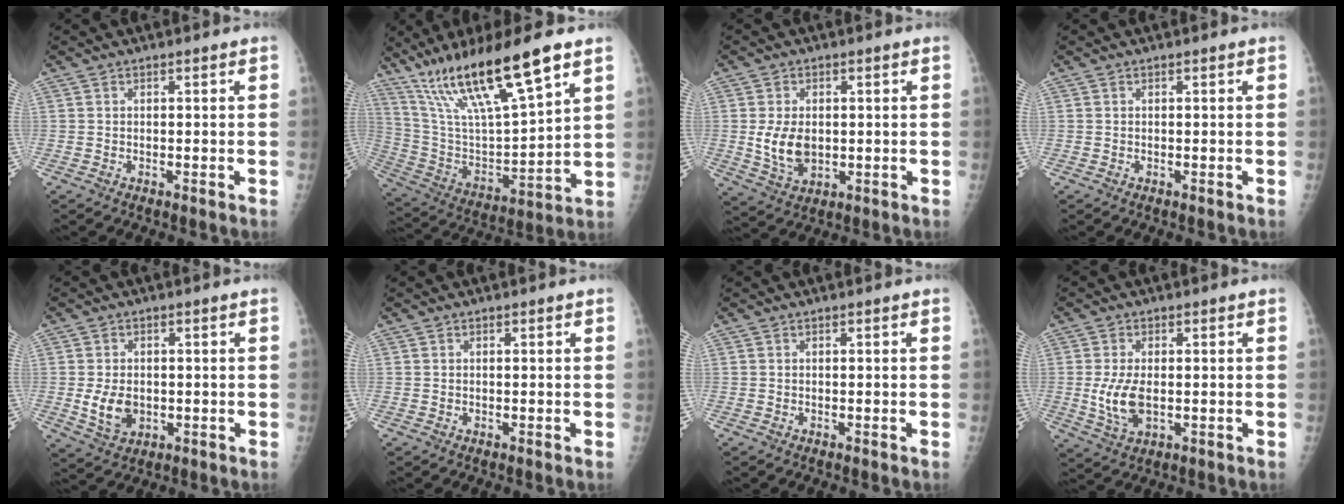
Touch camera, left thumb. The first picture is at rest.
{"total": 23.2, "force": [14.8, 4.3, 17.4], "torque": [-0.313, -0.045, 0.277]}
{"total": 7.4, "force": [0.0, 5.0, 5.5], "torque": [-0.092, -0.008, 0.012]}
{"total": 0.0}
{"total": 6.2, "force": [-0.6, 4.5, 4.2], "torque": [-0.064, -0.006, 0.000]}
{"total": 0.0}
{"total": 0.0}
{"total": 6.9, "force": [-0.4, 3.7, 5.8], "torque": [-0.124, -0.008, -0.002]}